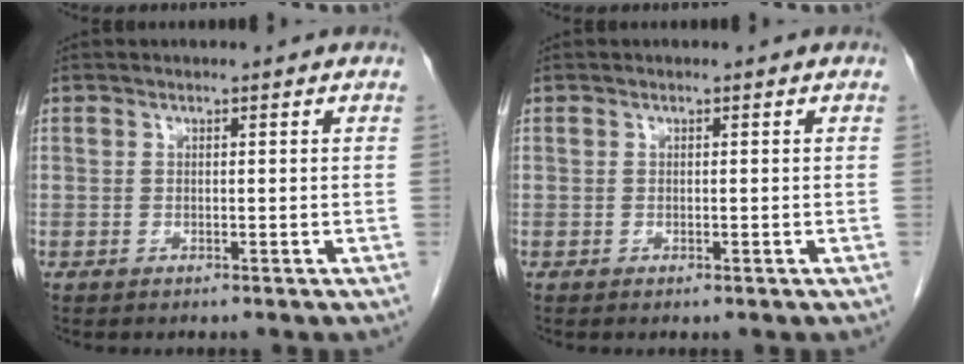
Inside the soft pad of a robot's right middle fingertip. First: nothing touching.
{"total": 0.0}